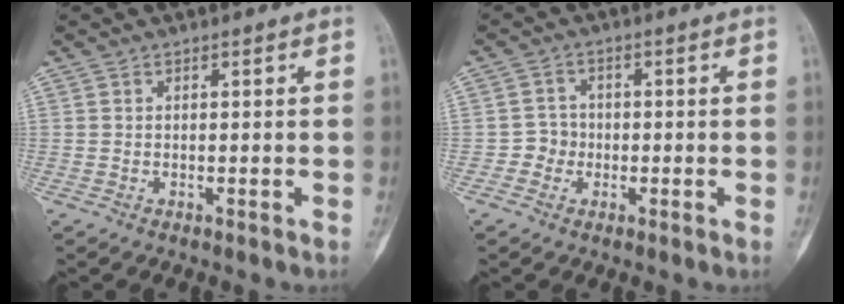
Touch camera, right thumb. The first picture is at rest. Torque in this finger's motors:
{"motor_torque": [0.62, 0.39, 0.06, -0.21, 0.09]}